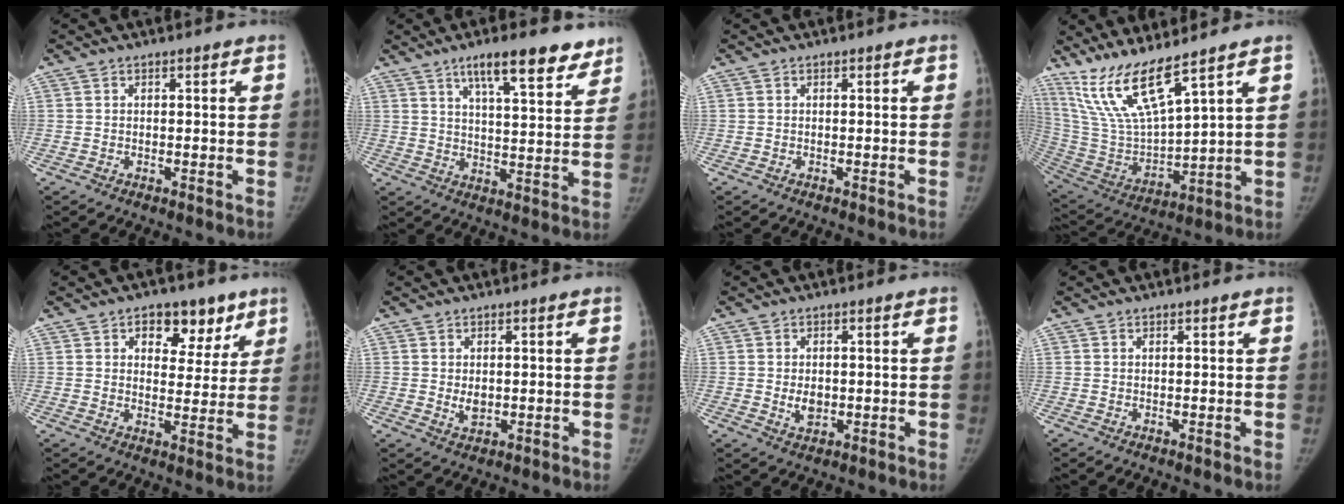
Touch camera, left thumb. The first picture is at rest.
{"total": 12.7, "force": [8.8, 3.4, 8.6], "torque": [-0.096, -0.041, 0.132]}
{"total": 0.0}
{"total": 14.1, "force": [10.5, 1.9, 9.2], "torque": [-0.180, -0.059, 0.229]}
{"total": 9.6, "force": [5.5, 6.2, 5.0], "torque": [-0.017, -0.021, 0.075]}
{"total": 2.6, "force": [0.1, 1.9, 1.8], "torque": [-0.023, -0.008, 0.010]}
{"total": 3.2, "force": [-0.2, 2.3, 2.2], "torque": [-0.026, -0.004, 0.004]}
{"total": 0.0}